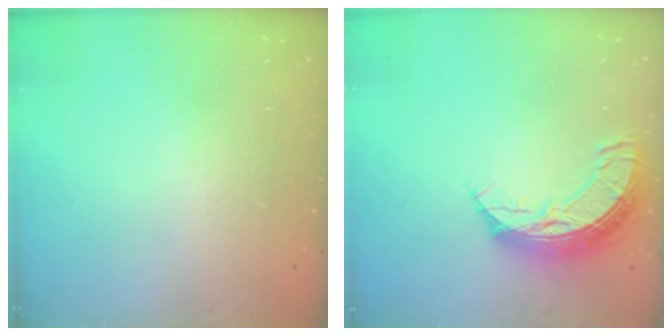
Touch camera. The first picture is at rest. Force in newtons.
{"total": 10.5, "press": 10.4, "slide": 0.9}